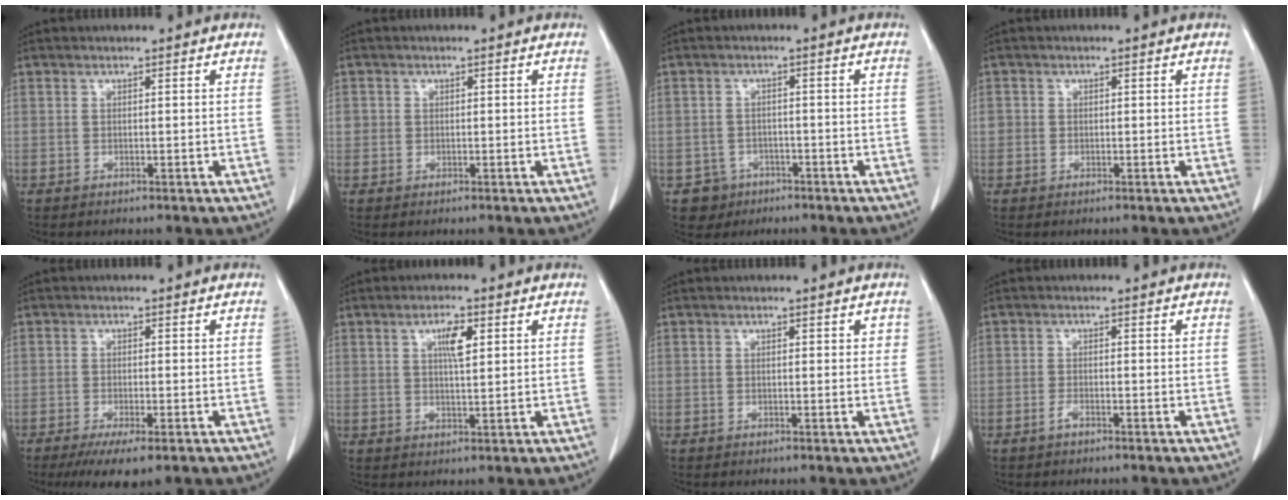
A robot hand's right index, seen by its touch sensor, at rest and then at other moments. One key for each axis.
{"total": 1.6, "fx": 0.2, "fy": 1.5, "fz": 0.3, "tx": 0.005, "ty": 0.006, "tz": 0.002}
{"total": 3.8, "fx": -2.0, "fy": 3.3, "fz": -0.1, "tx": 0.006, "ty": 0.014, "tz": -0.029}
{"total": 1.5, "fx": 0.0, "fy": 1.5, "fz": 0.3, "tx": 0.005, "ty": 0.006, "tz": 0.000}
{"total": 6.0, "fx": -3.8, "fy": 0.9, "fz": 4.5, "tx": -0.071, "ty": -0.016, "tz": -0.057}
{"total": 4.0, "fx": 1.6, "fy": 0.9, "fz": 3.6, "tx": -0.065, "ty": 0.001, "tz": 0.028}
{"total": 1.5, "fx": 0.6, "fy": 0.8, "fz": 1.1, "tx": -0.008, "ty": 0.001, "tz": 0.006}
{"total": 1.2, "fx": -0.9, "fy": 0.3, "fz": 0.8, "tx": -0.017, "ty": 0.000, "tz": -0.017}